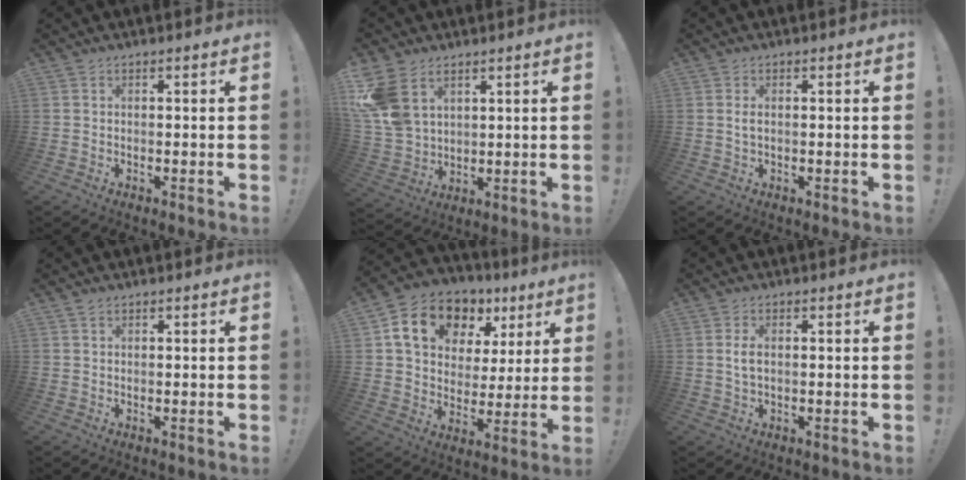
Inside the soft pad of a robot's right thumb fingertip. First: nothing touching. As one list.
[{"total": 11.8, "force": [5.7, 8.2, 6.4], "torque": [-0.122, -0.025, 0.114]}, {"total": 1.7, "force": [0.2, 0.6, 1.6], "torque": [-0.024, 0.000, 0.002]}, {"total": 0.7, "force": [0.5, 0.5, 0.2], "torque": [0.000, -0.002, 0.009]}, {"total": 16.3, "force": [8.6, 10.9, 8.6], "torque": [-0.142, -0.033, 0.164]}, {"total": 2.8, "force": [0.3, 1.2, 2.5], "torque": [-0.041, 0.001, 0.005]}]